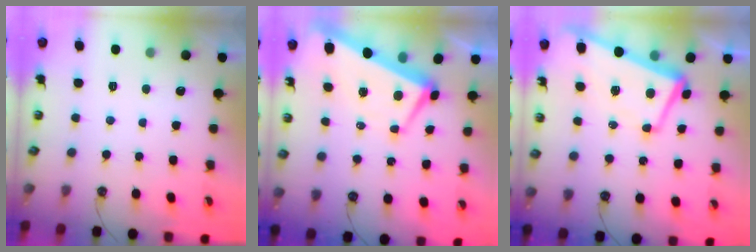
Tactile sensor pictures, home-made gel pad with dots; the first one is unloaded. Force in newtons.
{"total": 2.0, "press": 1.6, "slide": 1.2}
{"total": 2.2, "press": 1.4, "slide": 1.8}